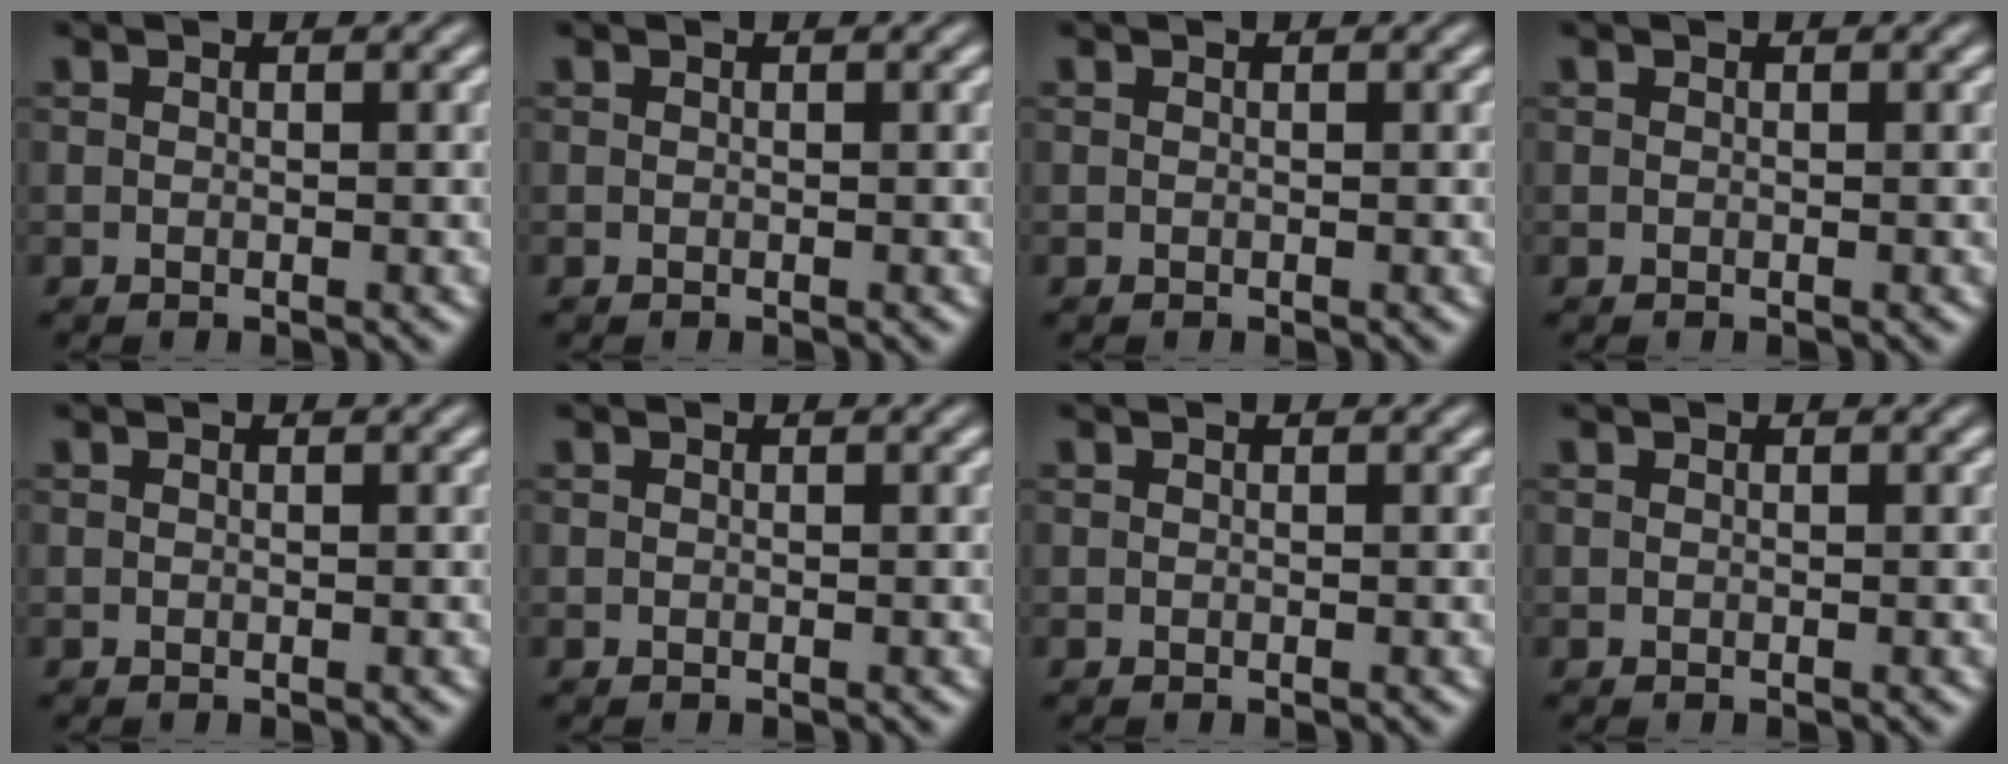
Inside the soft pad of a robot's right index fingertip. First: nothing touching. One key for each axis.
{"total": 0.0}
{"total": 0.0}
{"total": 0.0}
{"total": 0.0}
{"total": 0.0}
{"total": 0.0}
{"total": 0.0}